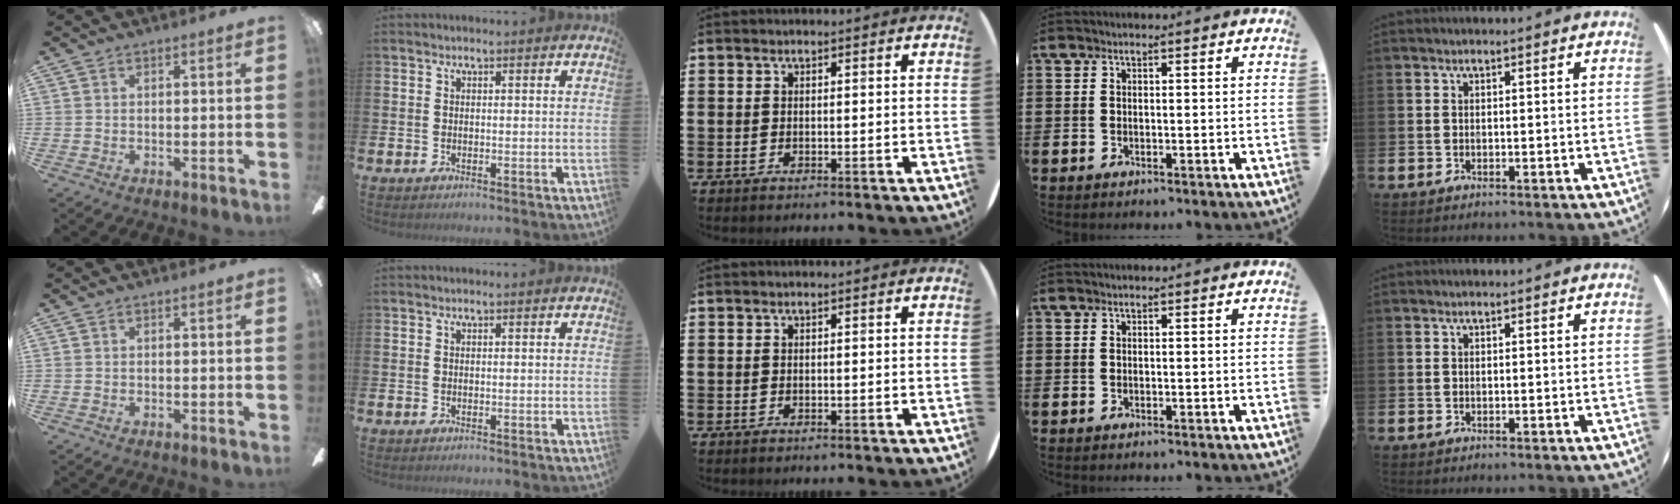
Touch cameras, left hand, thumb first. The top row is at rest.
{}